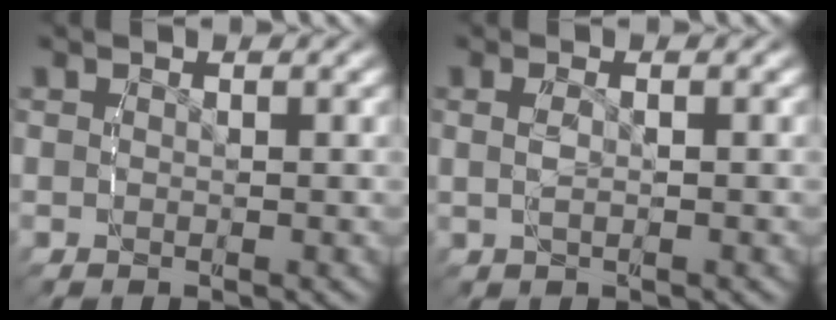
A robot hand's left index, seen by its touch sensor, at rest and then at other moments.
{"total": 1.4, "force": [-0.6, 0.6, 1.2], "torque": [-0.034, -0.003, -0.008]}